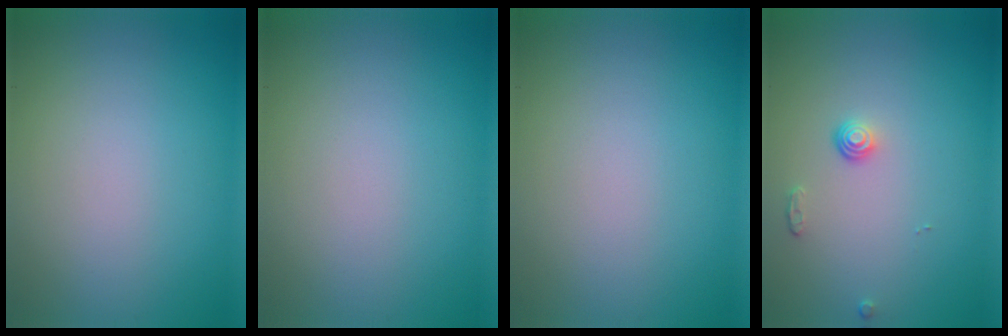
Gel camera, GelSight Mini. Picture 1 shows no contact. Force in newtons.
{"total": 0.0}
{"total": 0.0}
{"total": 1.1, "press": 0.8, "slide": 0.8}